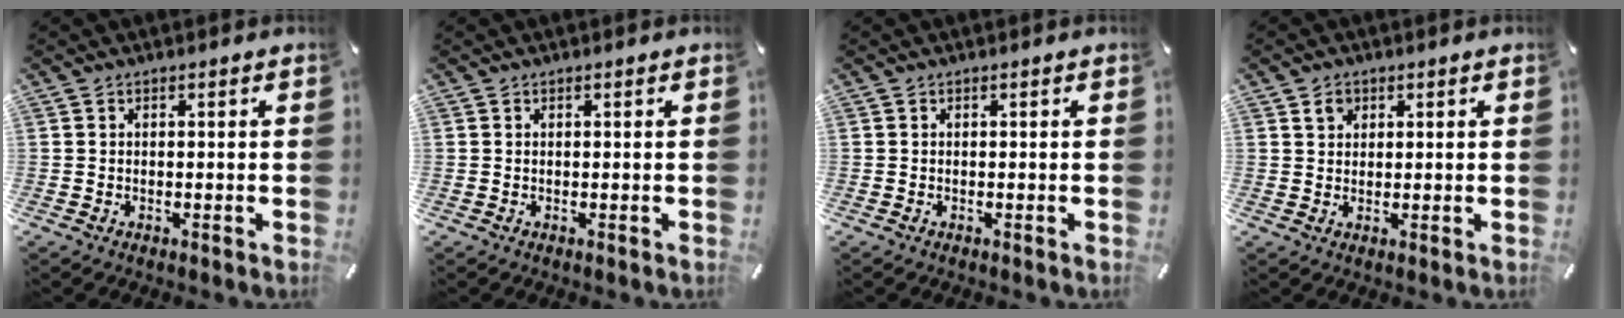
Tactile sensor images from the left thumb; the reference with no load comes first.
{"total": 0.0}
{"total": 0.0}
{"total": 2.6, "force": [1.3, 2.2, 0.7], "torque": [0.000, -0.003, 0.020]}